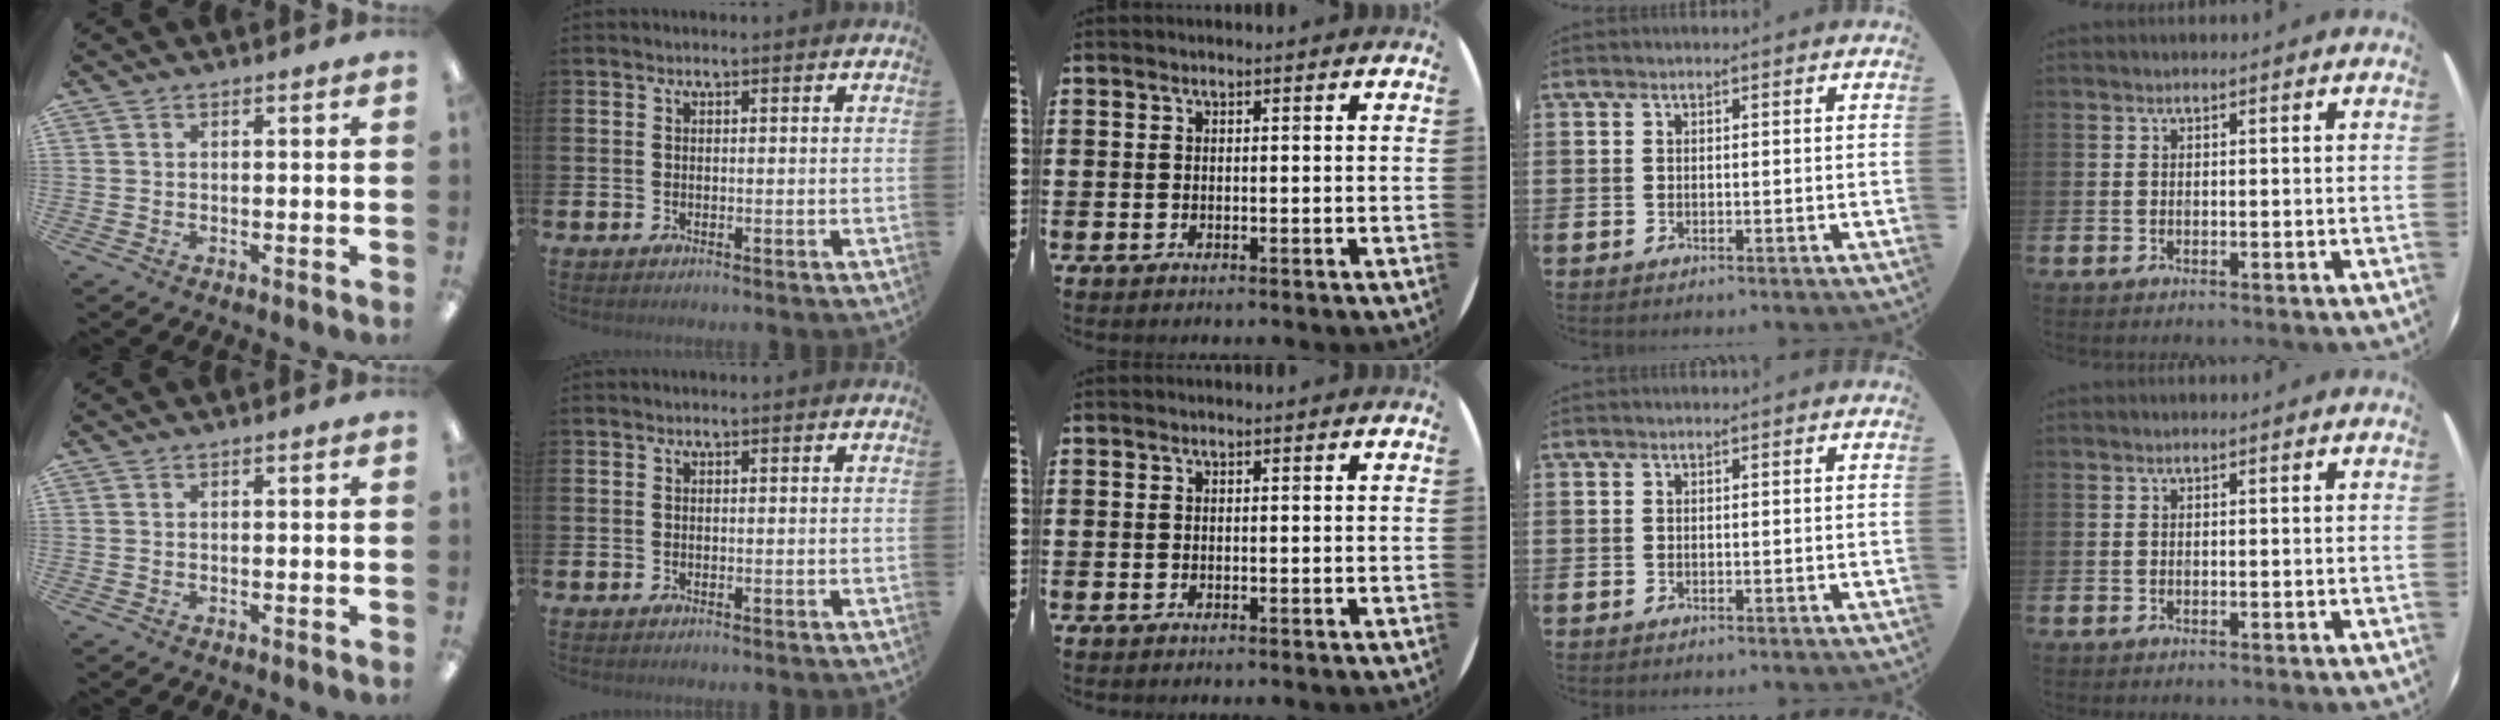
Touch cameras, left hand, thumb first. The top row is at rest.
{}